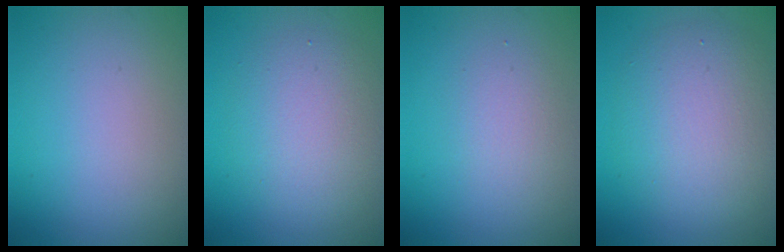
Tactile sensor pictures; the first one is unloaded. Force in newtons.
{"total": 4.7, "press": 4.7, "slide": 0.3}
{"total": 1.9, "press": 1.9, "slide": 0.1}
{"total": 6.4, "press": 6.4, "slide": 0.3}